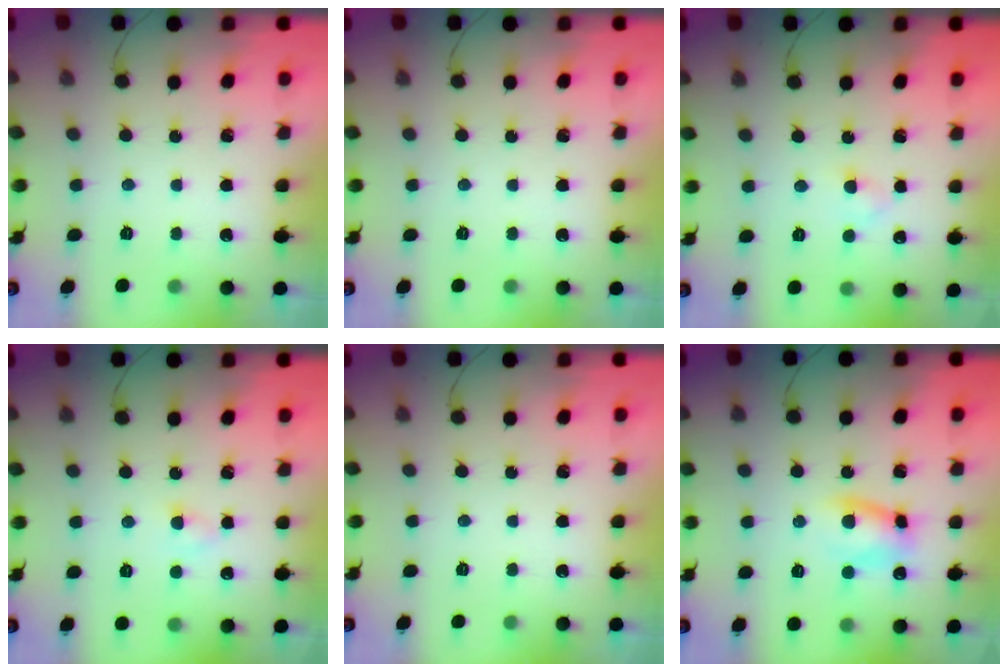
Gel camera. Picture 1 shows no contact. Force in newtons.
{"total": 0.0}
{"total": 2.4, "press": 2.1, "slide": 1.2}
{"total": 2.3, "press": 2.1, "slide": 1.0}
{"total": 0.0}
{"total": 7.9, "press": 7.8, "slide": 0.6}